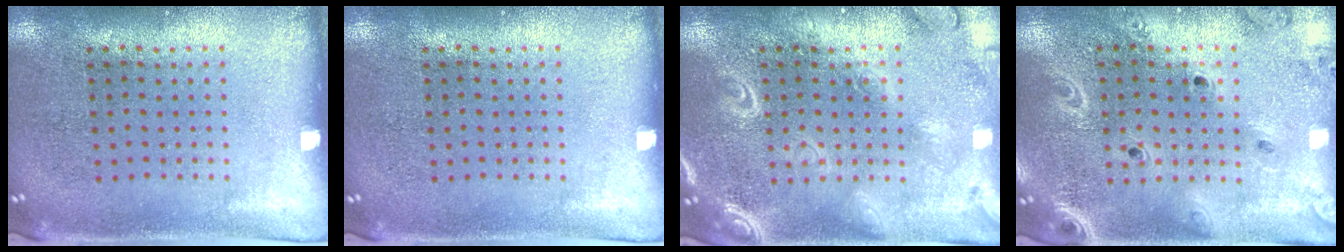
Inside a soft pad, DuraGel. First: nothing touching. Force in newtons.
{"total": 0.0}
{"total": 2.5, "press": 2.5, "slide": 0.2}
{"total": 2.1, "press": 1.9, "slide": 0.9}